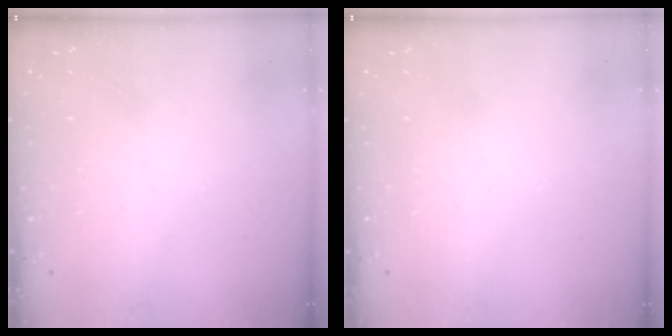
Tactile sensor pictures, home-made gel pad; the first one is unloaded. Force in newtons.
{"total": 0.0}